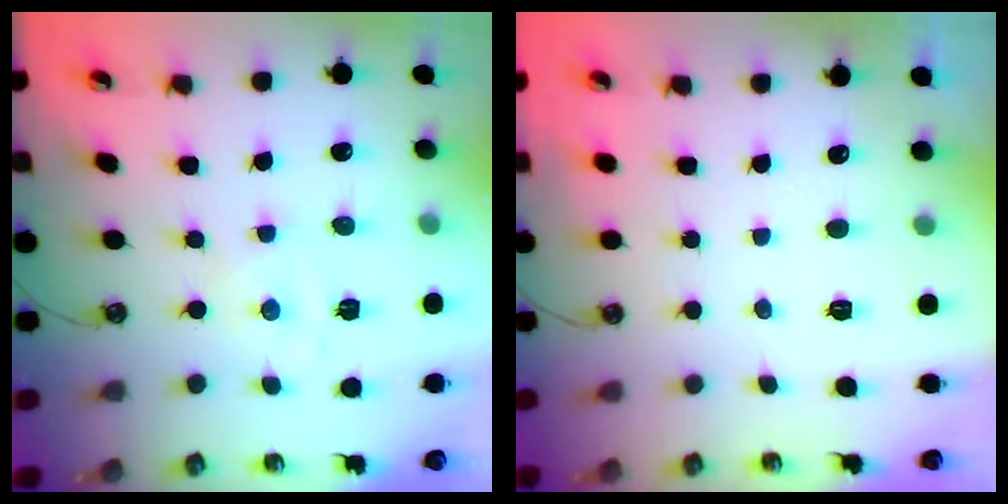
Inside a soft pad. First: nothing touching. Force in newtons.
{"total": 0.0}